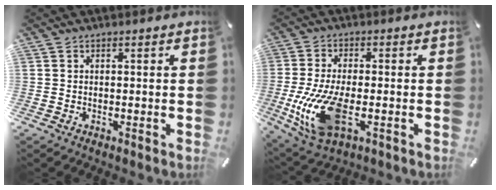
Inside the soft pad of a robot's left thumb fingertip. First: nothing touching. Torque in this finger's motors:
{"motor_torque": [0.59, 0.64, 0.45, 0.16, 0.26]}